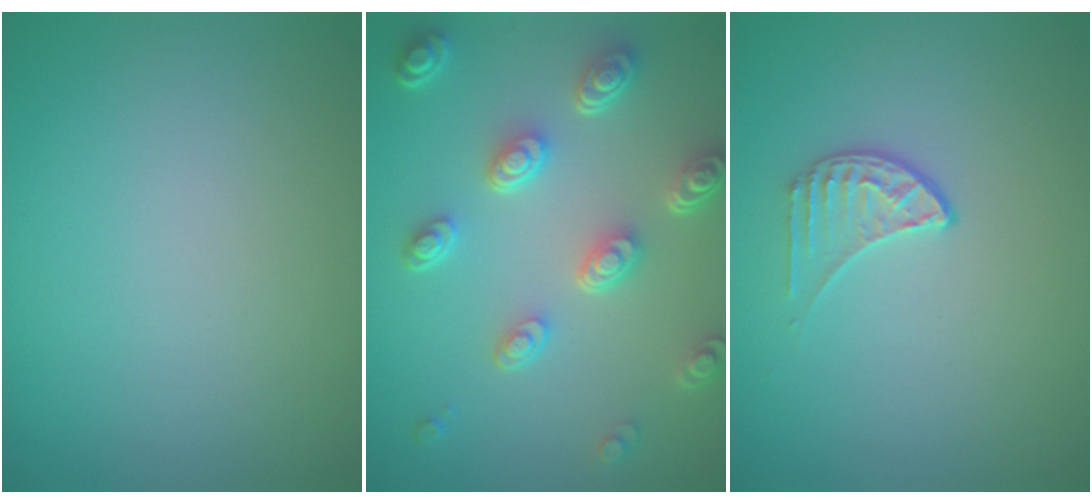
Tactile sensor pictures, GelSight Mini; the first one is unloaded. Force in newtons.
{"total": 5.2, "press": 3.8, "slide": 3.5}
{"total": 1.6, "press": 1.0, "slide": 1.2}